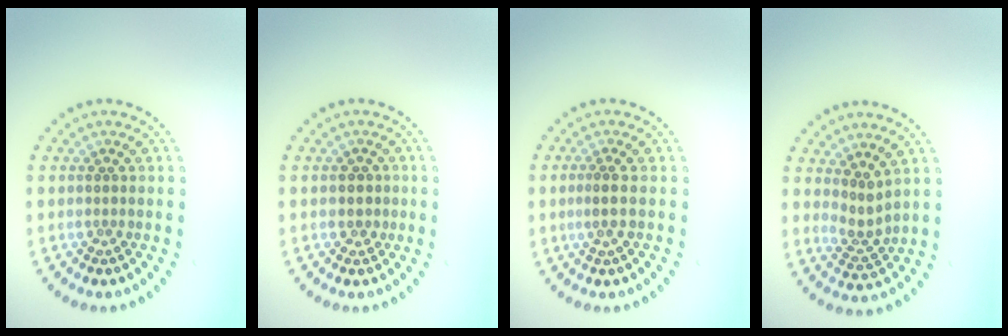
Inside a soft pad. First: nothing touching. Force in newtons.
{"total": 1.4, "press": 1.2, "slide": 0.7}
{"total": 1.4, "press": 1.2, "slide": 0.8}
{"total": 2.0, "press": 1.3, "slide": 1.5}